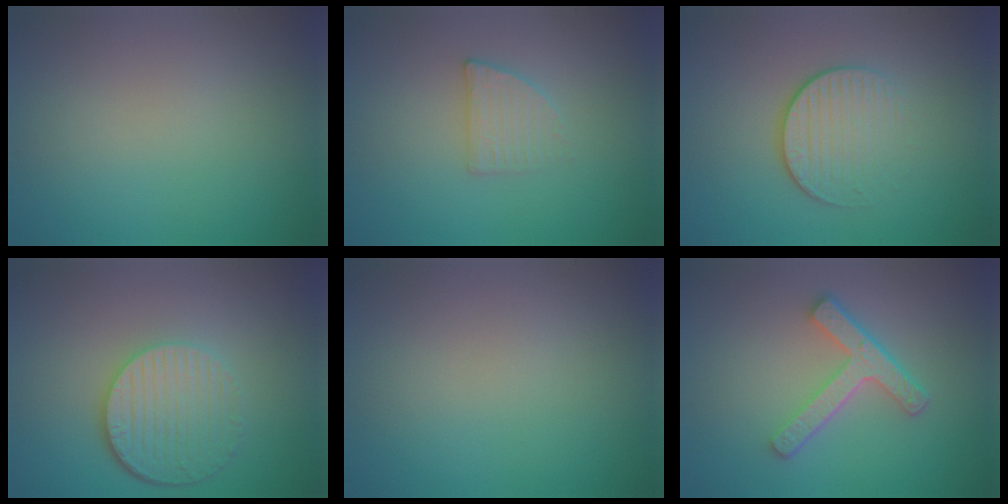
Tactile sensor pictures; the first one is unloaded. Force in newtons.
{"total": 2.1, "press": 2.1, "slide": 0.4}
{"total": 4.1, "press": 2.7, "slide": 3.1}
{"total": 5.8, "press": 4.1, "slide": 4.1}
{"total": 0.0}
{"total": 4.3, "press": 3.3, "slide": 2.7}